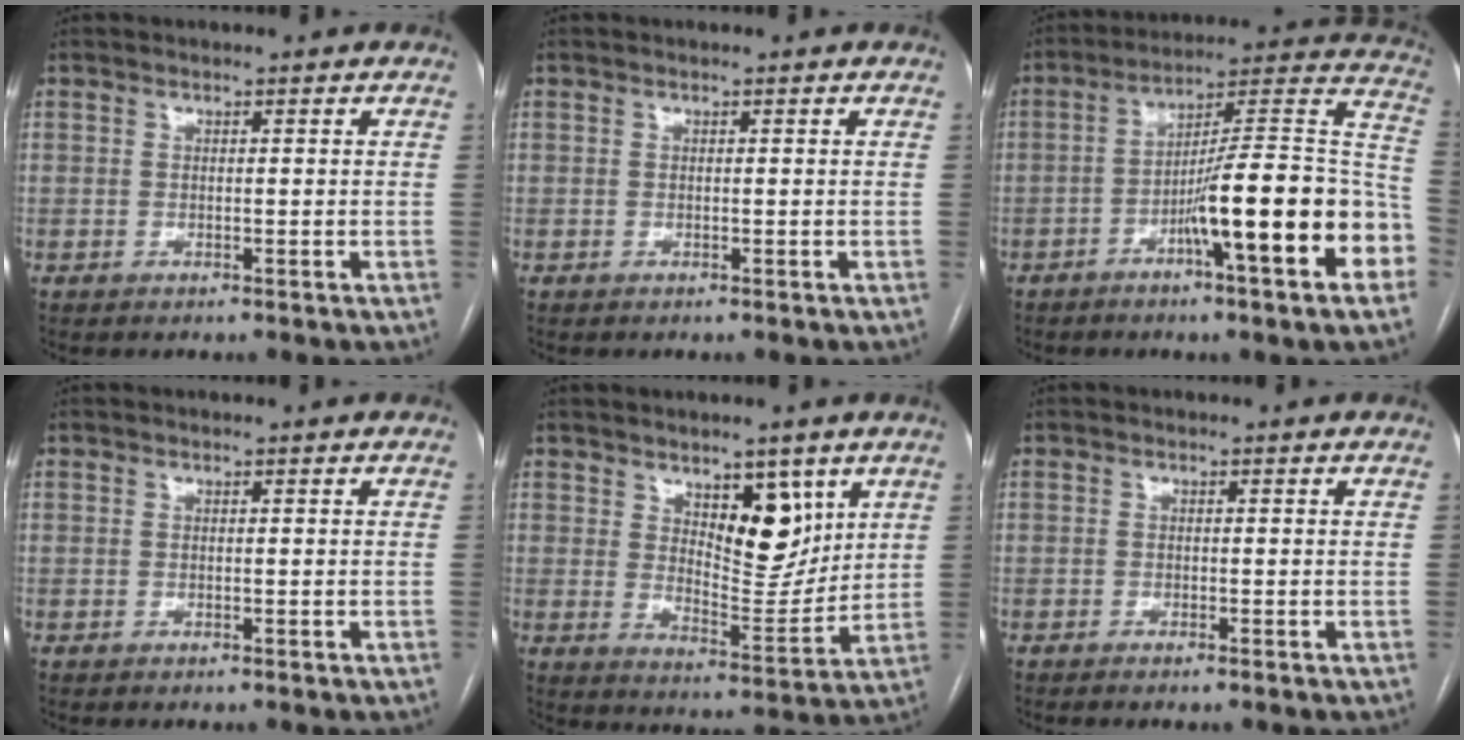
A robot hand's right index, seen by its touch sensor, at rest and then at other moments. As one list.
[{"total": 0.0}, {"total": 20.3, "force": [-7.1, 1.4, 18.9], "torque": [-0.218, 0.021, -0.106]}, {"total": 0.0}, {"total": 9.7, "force": [4.8, 4.0, 7.4], "torque": [-0.111, -0.010, 0.086]}, {"total": 0.9, "force": [-0.7, -0.2, 0.6], "torque": [-0.012, 0.000, -0.013]}]